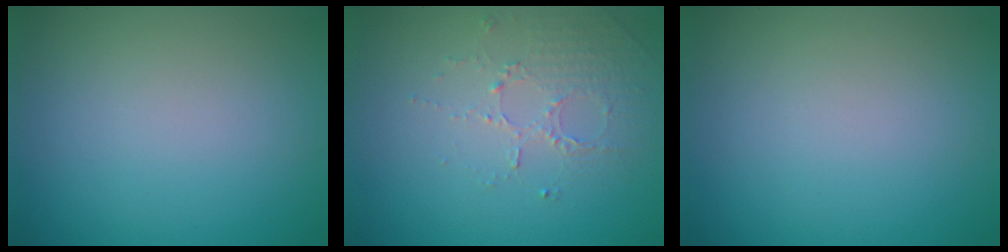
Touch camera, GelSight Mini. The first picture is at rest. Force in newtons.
{"total": 1.7, "press": 1.2, "slide": 1.2}
{"total": 0.0}